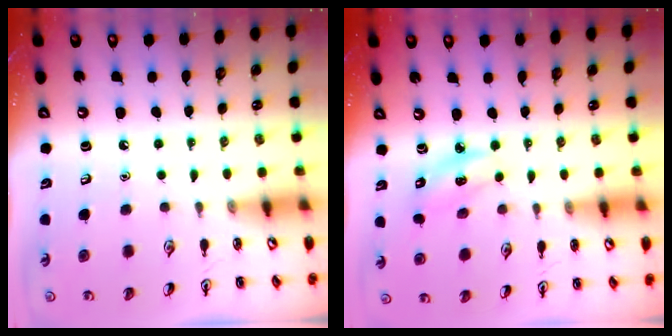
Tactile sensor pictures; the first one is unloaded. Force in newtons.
{"total": 3.0, "press": 3.0, "slide": 0.5}